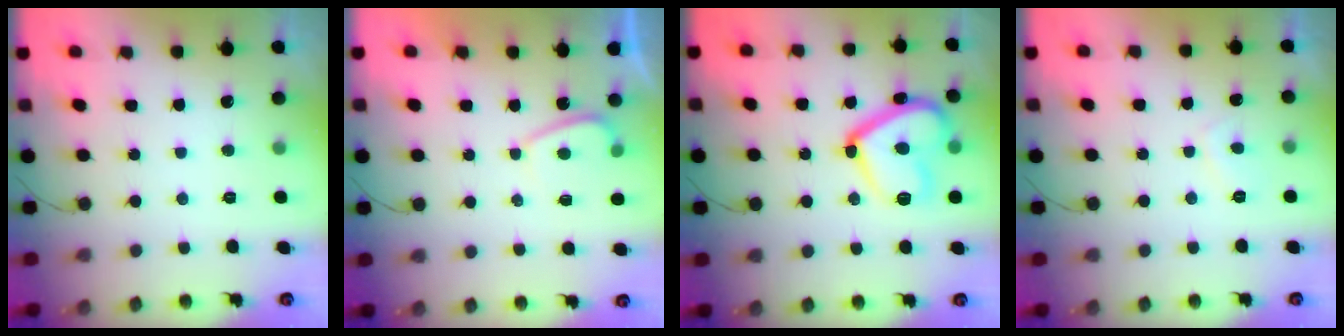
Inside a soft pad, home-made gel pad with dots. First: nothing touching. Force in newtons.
{"total": 1.9, "press": 1.7, "slide": 0.7}
{"total": 18.3, "press": 18.3, "slide": 1.6}
{"total": 2.4, "press": 2.3, "slide": 0.6}